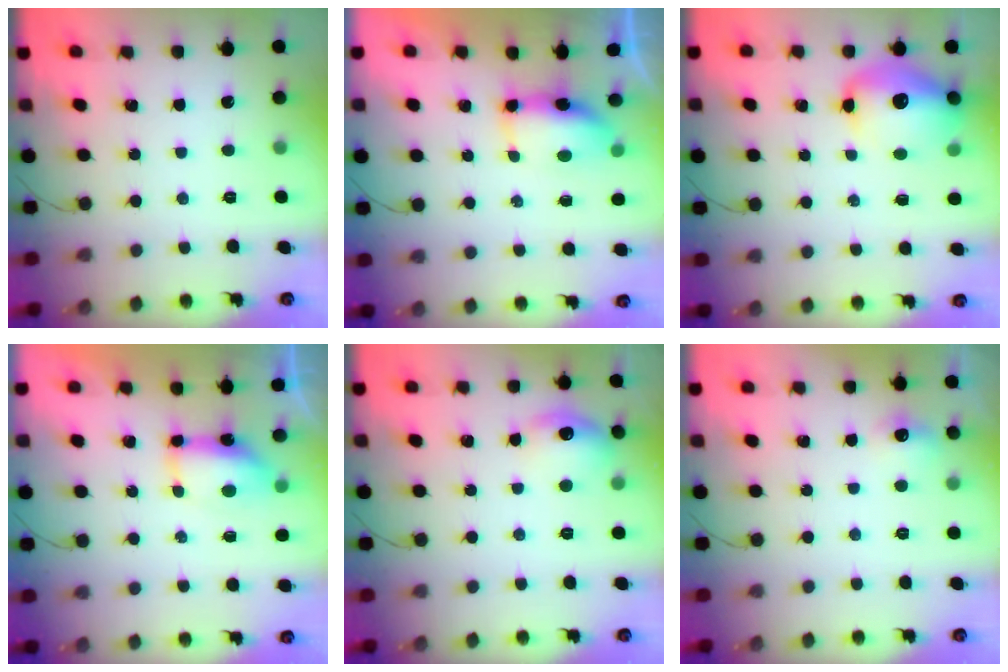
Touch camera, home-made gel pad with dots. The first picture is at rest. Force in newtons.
{"total": 6.7, "press": 6.7, "slide": 0.5}
{"total": 14.0, "press": 13.4, "slide": 3.9}
{"total": 7.4, "press": 7.3, "slide": 0.5}
{"total": 10.6, "press": 10.6, "slide": 0.8}
{"total": 5.3, "press": 5.1, "slide": 1.2}